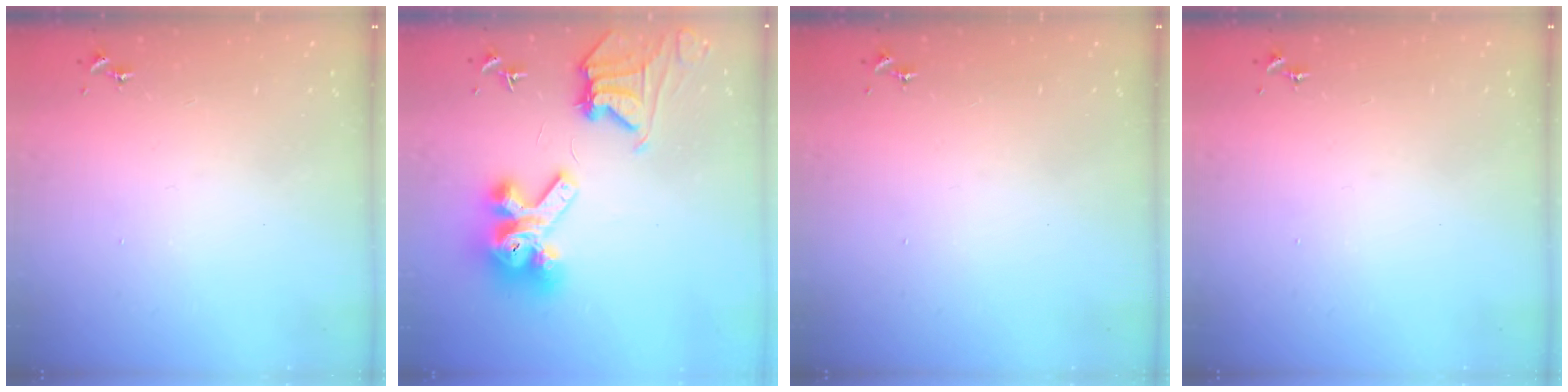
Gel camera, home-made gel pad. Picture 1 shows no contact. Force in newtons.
{"total": 16.3, "press": 16.2, "slide": 2.3}
{"total": 0.0}
{"total": 0.0}